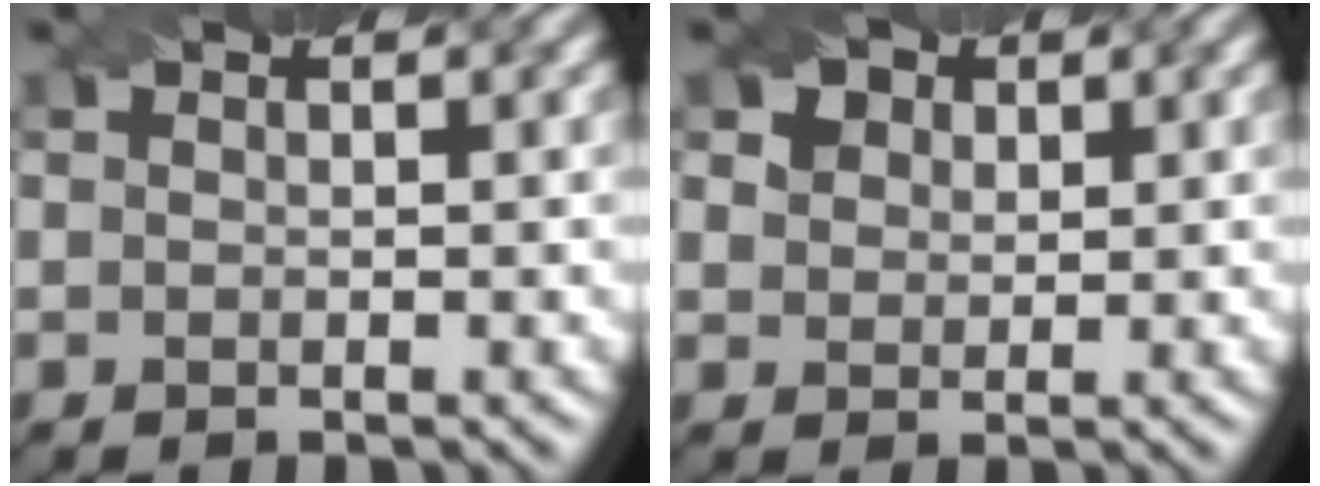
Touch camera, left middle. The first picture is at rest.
{"total": 4.4, "force": [2.6, 3.0, 1.9], "torque": [-0.052, 0.006, 0.037]}